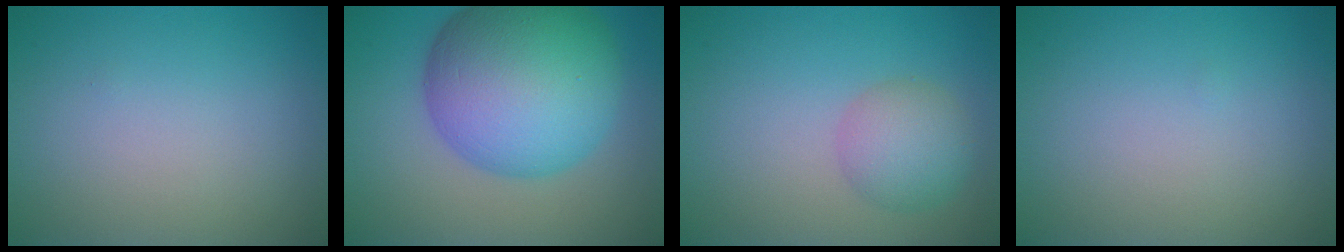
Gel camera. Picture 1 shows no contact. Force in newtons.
{"total": 14.3, "press": 14.3, "slide": 0.4}
{"total": 3.4, "press": 3.4, "slide": 0.1}
{"total": 0.0}